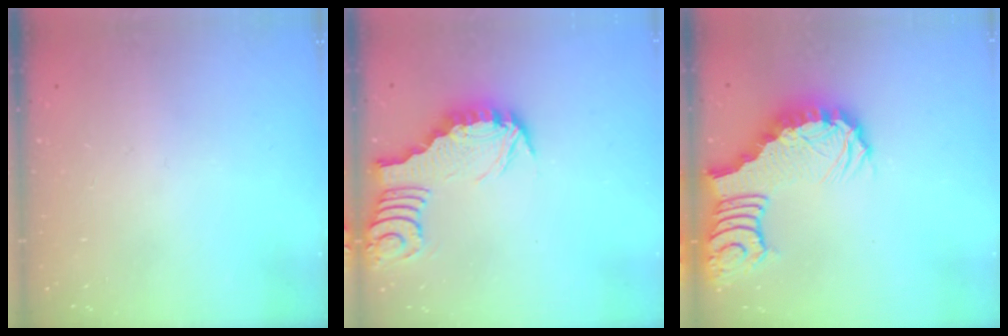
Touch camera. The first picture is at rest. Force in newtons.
{"total": 3.1, "press": 3.1, "slide": 0.3}
{"total": 4.0, "press": 4.0, "slide": 0.7}